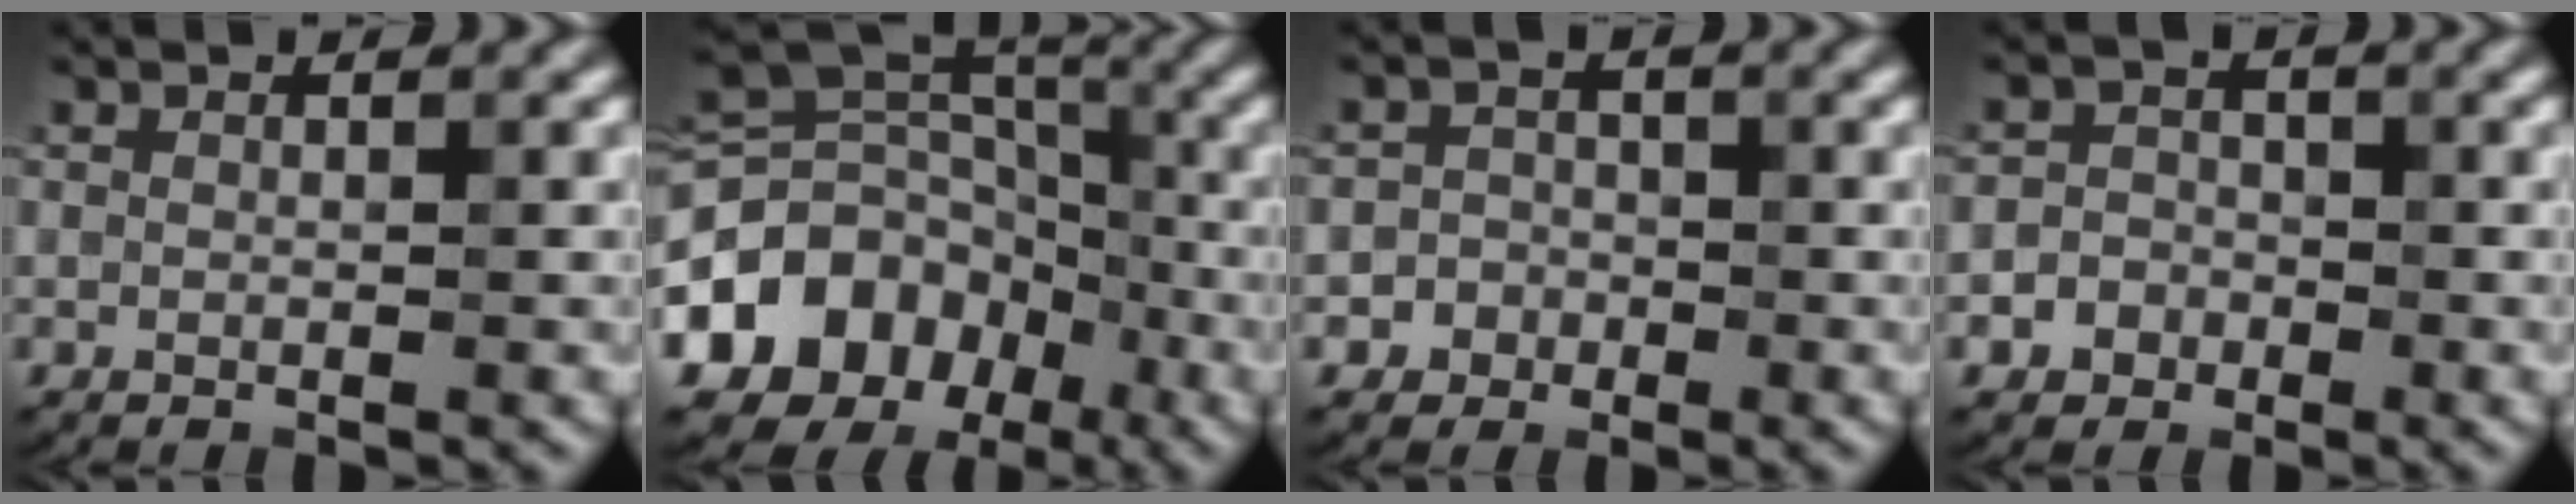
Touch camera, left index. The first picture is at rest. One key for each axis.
{"total": 13.2, "fx": -5.9, "fy": 10.7, "fz": 4.9, "tx": -0.110, "ty": -0.006, "tz": -0.105}
{"total": 2.3, "fx": -1.1, "fy": 2.1, "fz": 0.0, "tx": 0.027, "ty": 0.007, "tz": -0.025}
{"total": 2.6, "fx": -1.2, "fy": 2.3, "fz": 0.4, "tx": 0.022, "ty": 0.003, "tz": -0.031}